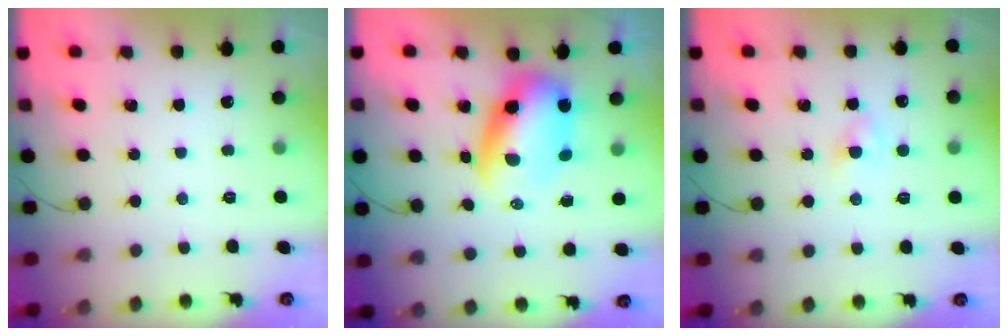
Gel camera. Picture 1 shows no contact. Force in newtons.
{"total": 8.1, "press": 7.9, "slide": 2.0}
{"total": 1.9, "press": 1.7, "slide": 0.8}